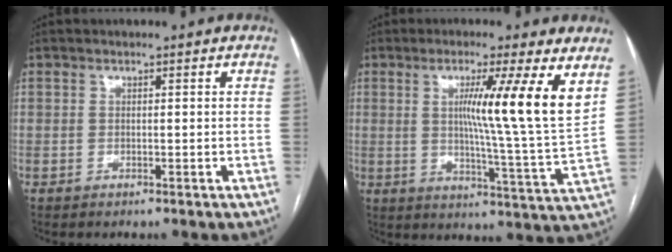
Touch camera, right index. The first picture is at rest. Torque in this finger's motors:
{"motor_torque": [1.13, 0.88, 0.49, 0.15]}